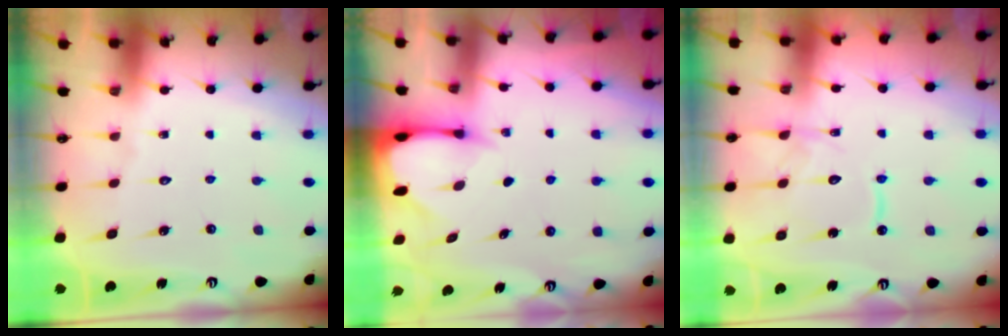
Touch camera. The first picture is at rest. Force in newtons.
{"total": 3.1, "press": 3.1, "slide": 0.4}
{"total": 12.4, "press": 12.4, "slide": 1.3}